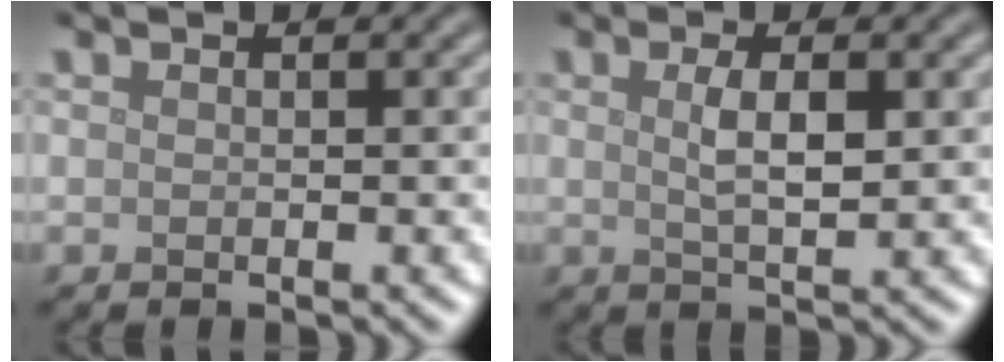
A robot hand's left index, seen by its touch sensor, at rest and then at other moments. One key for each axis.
{"total": 2.9, "fx": 0.6, "fy": 0.8, "fz": 2.7, "tx": -0.055, "ty": -0.002, "tz": 0.012}